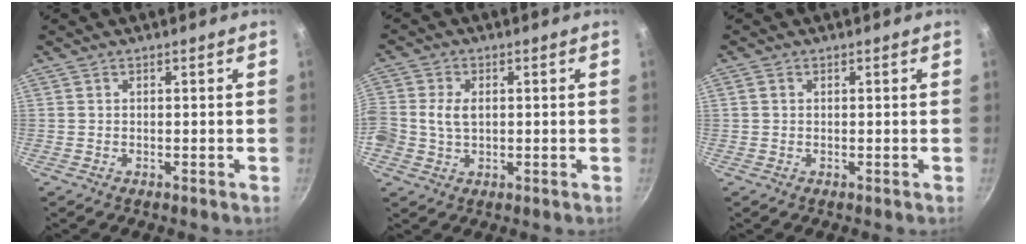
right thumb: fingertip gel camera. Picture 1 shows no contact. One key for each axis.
{"total": 5.6, "fx": 0.3, "fy": 4.1, "fz": 3.7, "tx": -0.067, "ty": 0.009, "tz": 0.001}
{"total": 0.9, "fx": 0.2, "fy": 0.8, "fz": 0.4, "tx": -0.008, "ty": 0.004, "tz": 0.002}